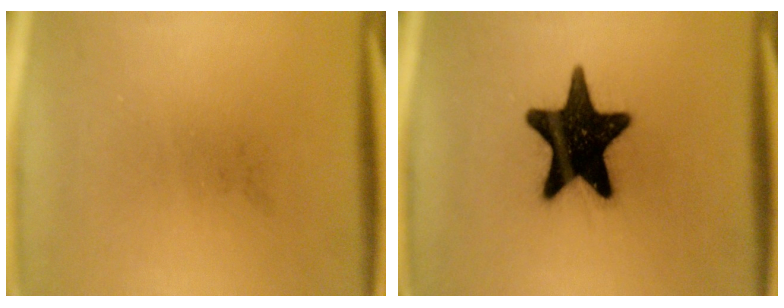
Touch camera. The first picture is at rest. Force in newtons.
{"total": 19.1}